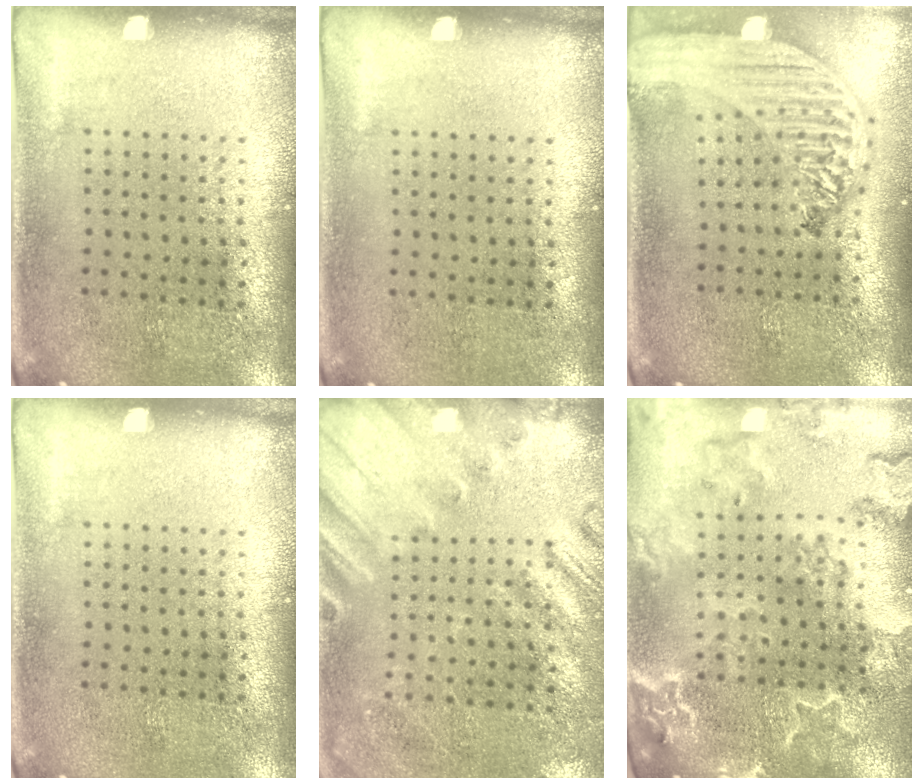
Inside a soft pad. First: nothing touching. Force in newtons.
{"total": 0.0}
{"total": 3.1, "press": 2.5, "slide": 1.8}
{"total": 0.0}
{"total": 2.2, "press": 2.0, "slide": 1.0}
{"total": 3.2, "press": 2.9, "slide": 1.3}